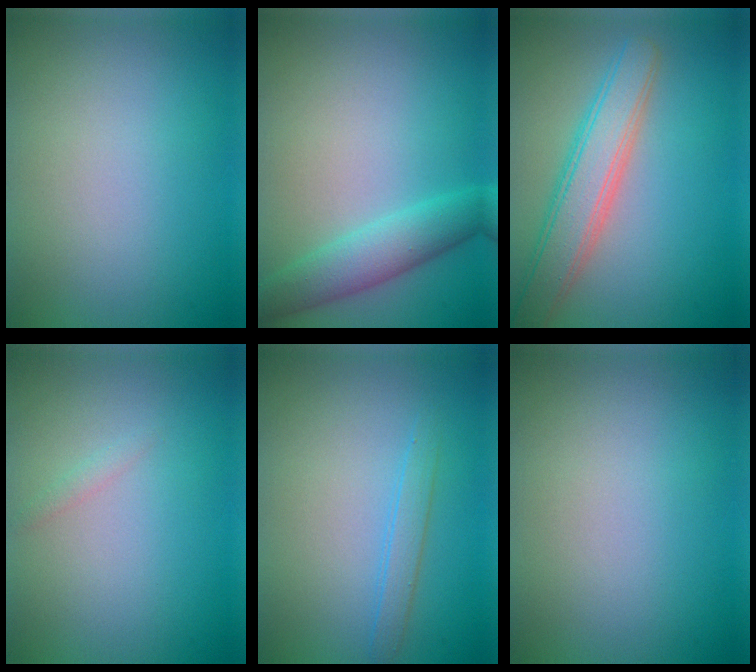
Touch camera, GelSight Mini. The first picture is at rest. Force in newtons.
{"total": 3.8, "press": 3.8, "slide": 0.1}
{"total": 5.1, "press": 5.1, "slide": 0.6}
{"total": 0.7, "press": 0.7, "slide": 0.0}
{"total": 1.6, "press": 1.6, "slide": 0.1}
{"total": 0.0}